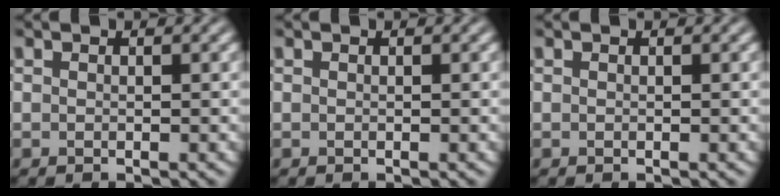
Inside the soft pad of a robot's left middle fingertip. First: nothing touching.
{"total": 0.0}
{"total": 0.0}